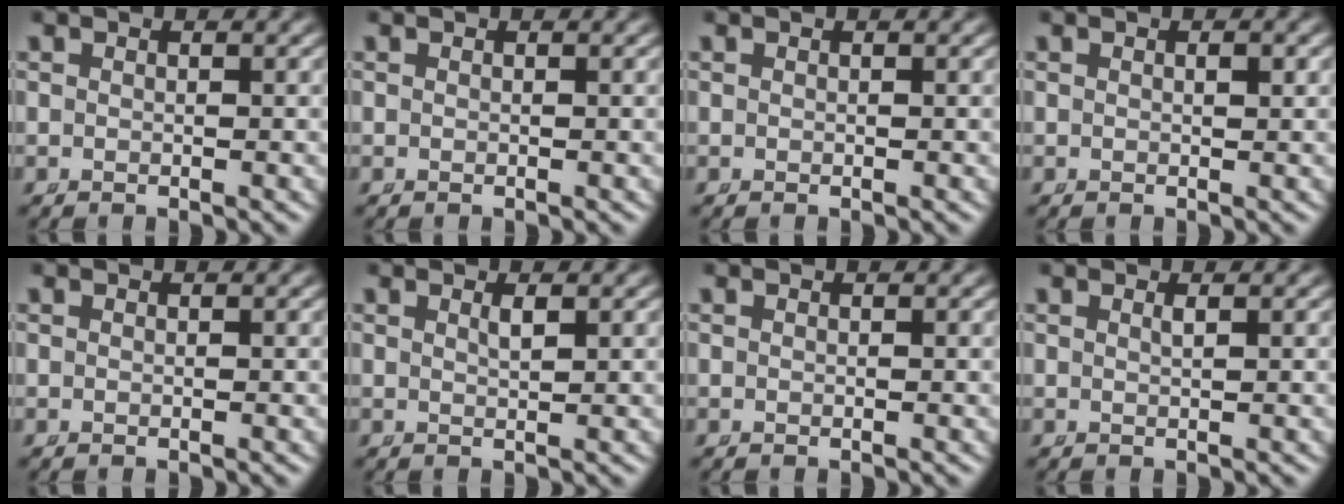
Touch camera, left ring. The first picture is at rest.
{"total": 0.0}
{"total": 0.0}
{"total": 0.5, "force": [0.1, 0.2, 0.5], "torque": [-0.005, 0.002, 0.000]}
{"total": 0.0}
{"total": 0.9, "force": [0.5, -0.3, 0.7], "torque": [-0.015, -0.009, 0.015]}
{"total": 0.0}
{"total": 0.6, "force": [0.2, -0.4, 0.4], "torque": [-0.010, -0.006, 0.008]}